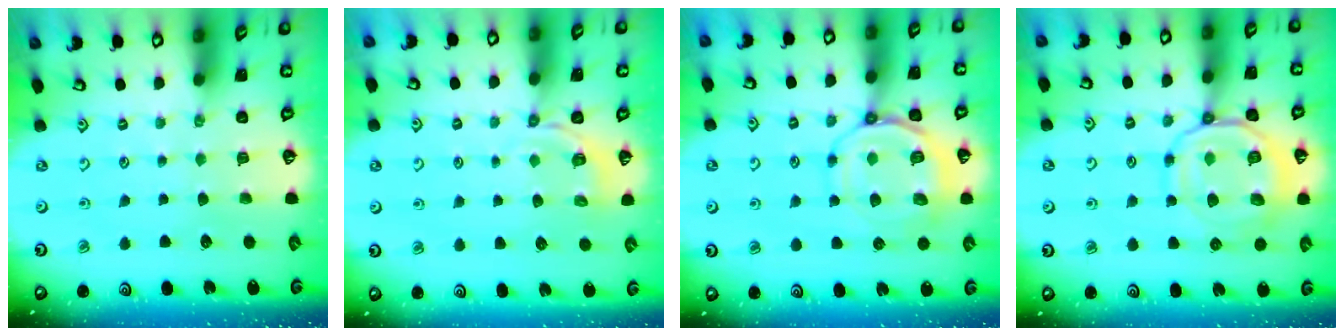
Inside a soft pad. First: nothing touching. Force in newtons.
{"total": 2.8, "press": 2.1, "slide": 1.8}
{"total": 10.4, "press": 10.4, "slide": 1.2}
{"total": 13.8, "press": 13.8, "slide": 1.5}